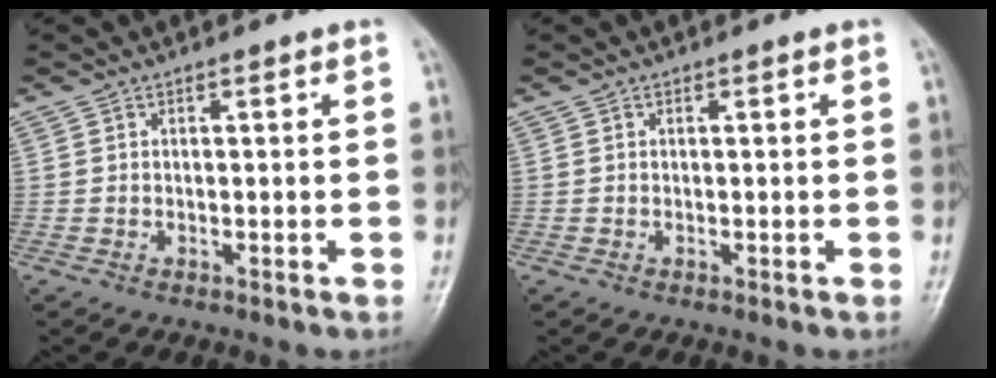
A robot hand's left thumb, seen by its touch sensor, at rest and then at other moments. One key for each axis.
{"total": 0.0}